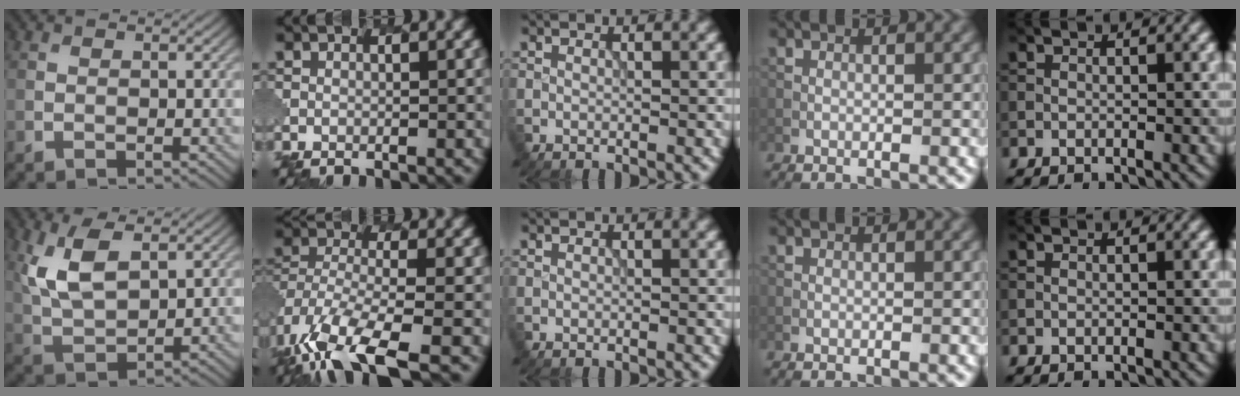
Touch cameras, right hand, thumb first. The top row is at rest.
{"thumb": {"total": 8.3, "force": [2.9, 4.1, 6.6], "torque": [-0.154, 0.002, 0.057]}, "index": {"total": 10.7, "force": [-6.3, 4.4, 7.4], "torque": [-0.165, -0.030, -0.110]}}